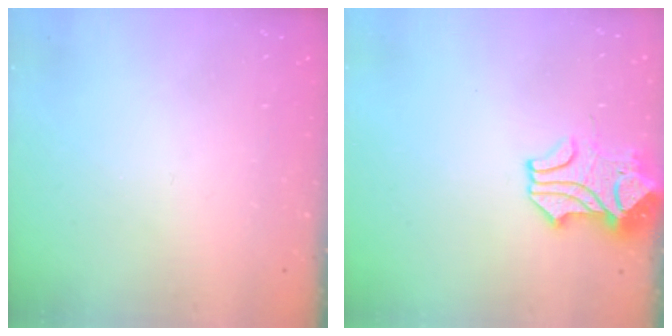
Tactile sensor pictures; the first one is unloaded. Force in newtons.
{"total": 2.8, "press": 2.5, "slide": 1.1}